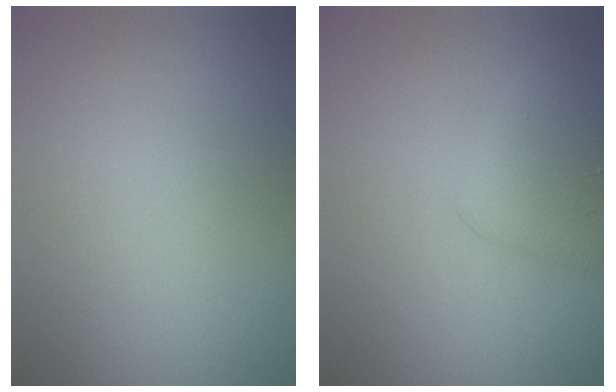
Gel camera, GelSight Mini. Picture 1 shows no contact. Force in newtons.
{"total": 2.9, "press": 2.9, "slide": 0.1}